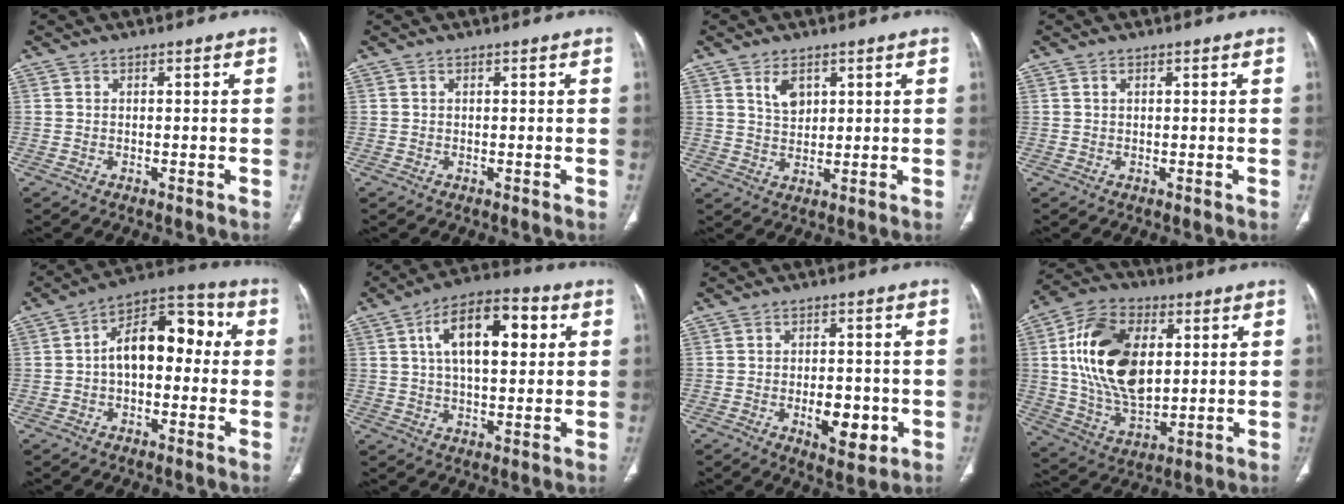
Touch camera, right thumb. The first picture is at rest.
{"total": 0.0}
{"total": 4.3, "force": [2.3, 2.5, 2.6], "torque": [-0.038, -0.015, 0.049]}
{"total": 0.5, "force": [0.3, 0.3, 0.3], "torque": [-0.009, 0.002, 0.007]}
{"total": 13.5, "force": [0.7, 8.0, 10.8], "torque": [-0.136, 0.045, -0.002]}
{"total": 15.0, "force": [4.2, 7.2, 12.4], "torque": [-0.182, 0.012, 0.063]}
{"total": 7.9, "force": [-2.1, 4.1, 6.5], "torque": [-0.075, 0.001, -0.021]}
{"total": 20.2, "force": [3.9, 12.3, 15.6], "torque": [-0.262, -0.006, 0.074]}